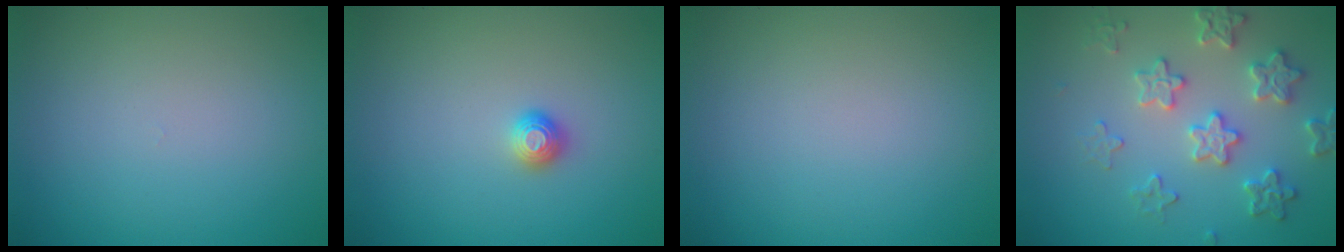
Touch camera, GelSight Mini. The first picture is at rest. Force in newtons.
{"total": 1.0, "press": 1.0, "slide": 0.1}
{"total": 0.0}
{"total": 3.8, "press": 3.7, "slide": 0.8}